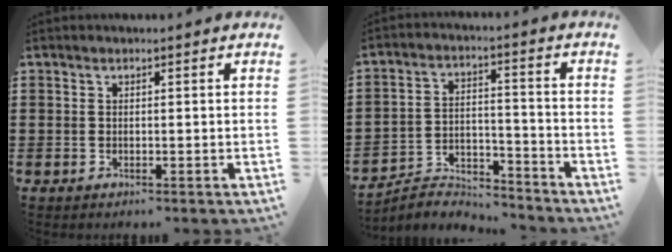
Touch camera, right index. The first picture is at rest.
{"total": 5.2, "force": [-5.1, 0.8, 0.4], "torque": [-0.009, 0.012, -0.102]}